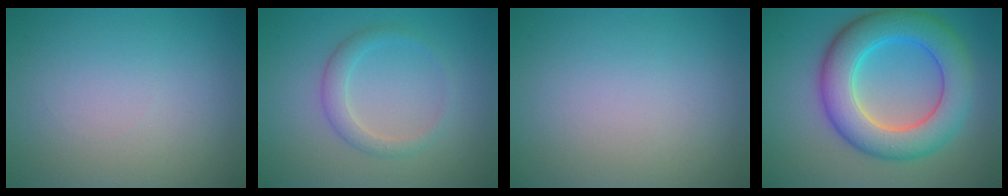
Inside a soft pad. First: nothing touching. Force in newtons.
{"total": 2.1, "press": 2.1, "slide": 0.1}
{"total": 0.0}
{"total": 8.7, "press": 8.7, "slide": 0.2}